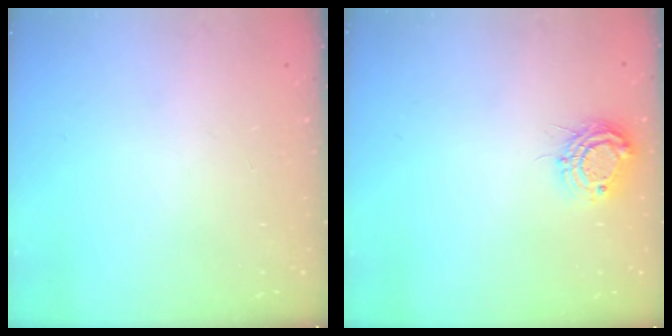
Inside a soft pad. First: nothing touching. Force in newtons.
{"total": 8.8, "press": 8.8, "slide": 0.8}